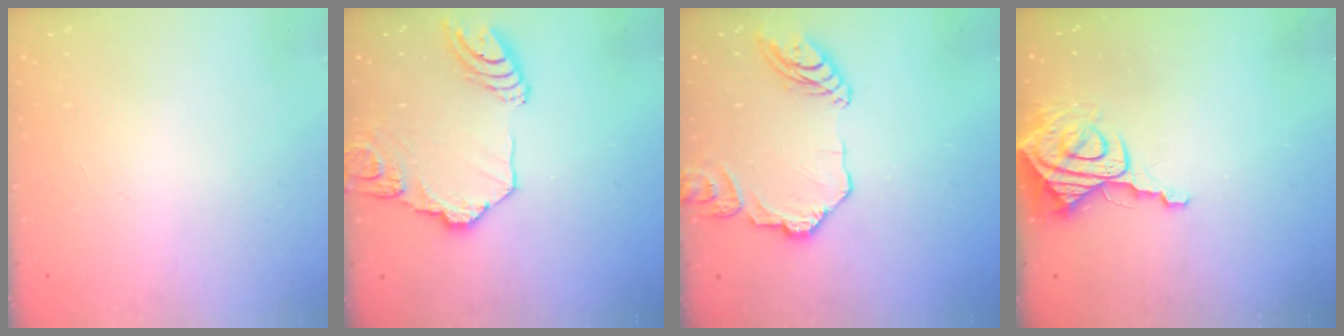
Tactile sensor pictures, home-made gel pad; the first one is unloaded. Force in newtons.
{"total": 15.8, "press": 15.7, "slide": 1.8}
{"total": 13.4, "press": 13.4, "slide": 1.3}
{"total": 8.9, "press": 8.9, "slide": 0.8}